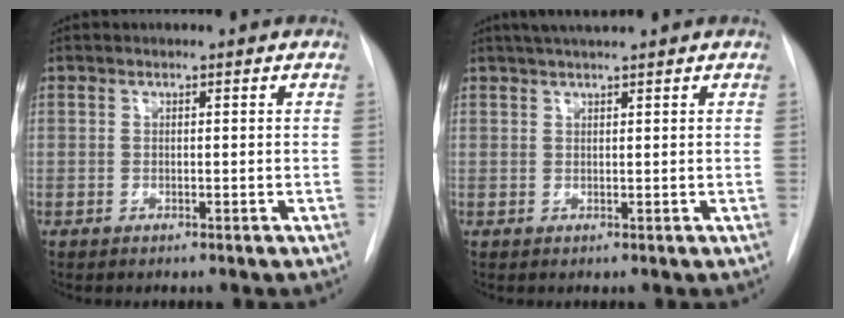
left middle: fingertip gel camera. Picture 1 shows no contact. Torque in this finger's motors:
{"motor_torque": [0.10, -0.10, 0.03, 0.00]}